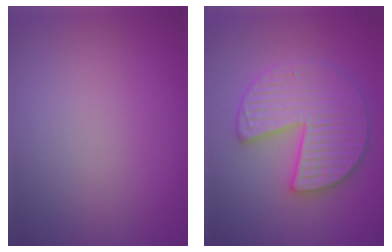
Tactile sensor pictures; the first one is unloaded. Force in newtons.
{"total": 6.0, "press": 5.9, "slide": 0.9}